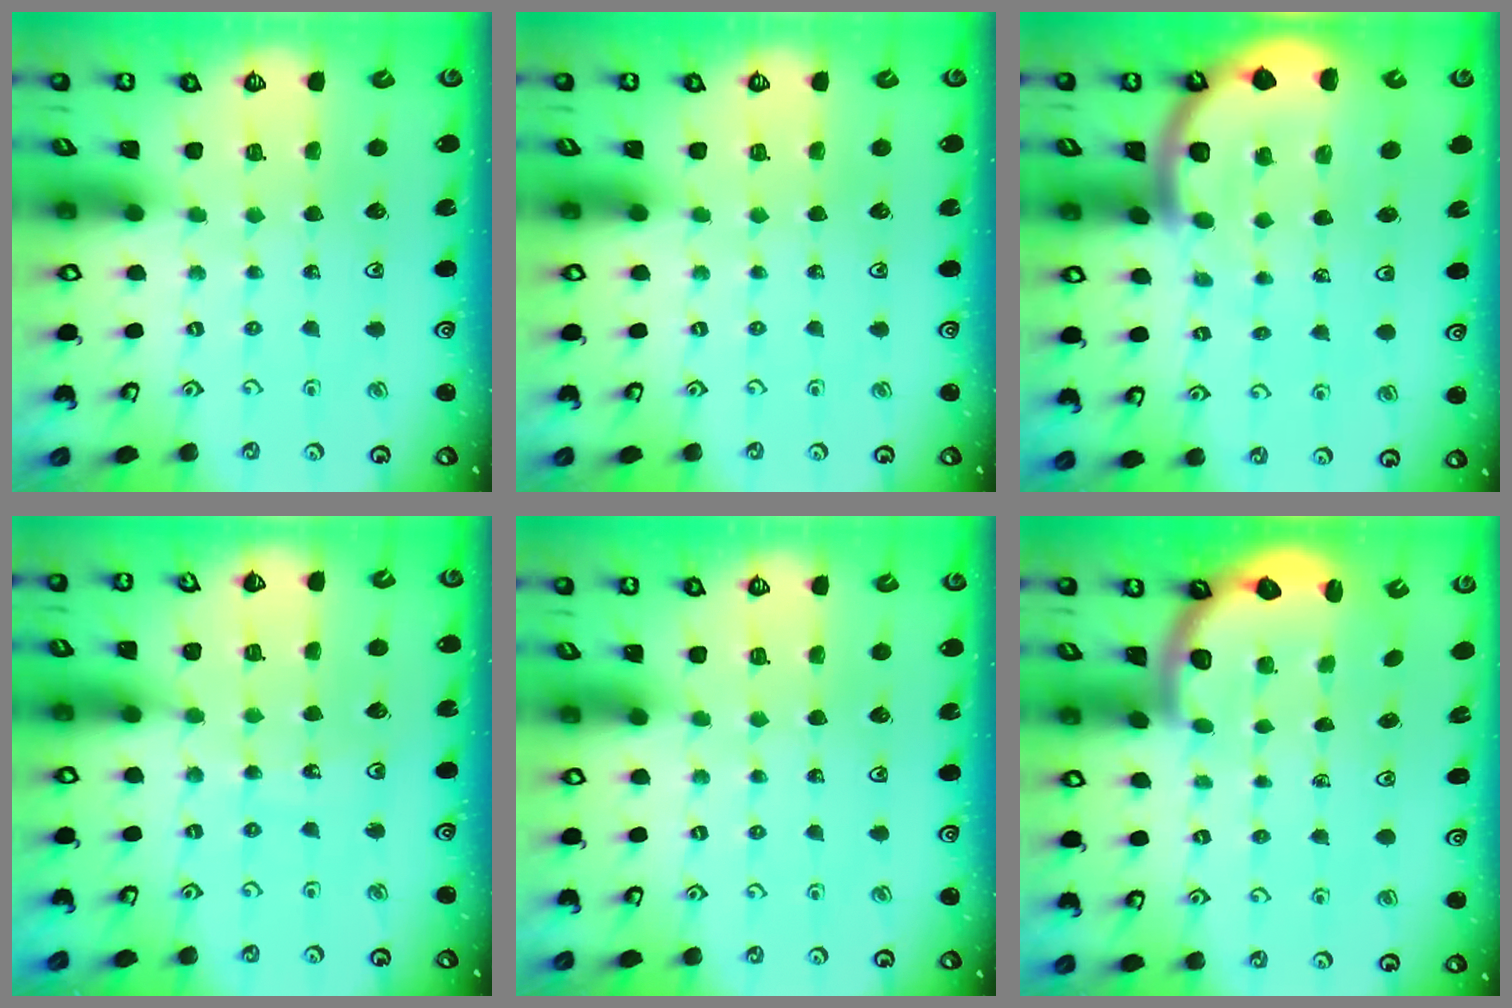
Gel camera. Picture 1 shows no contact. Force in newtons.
{"total": 0.0}
{"total": 7.1, "press": 7.0, "slide": 1.0}
{"total": 7.8, "press": 7.6, "slide": 1.5}
{"total": 0.0}
{"total": 2.8, "press": 2.5, "slide": 1.3}